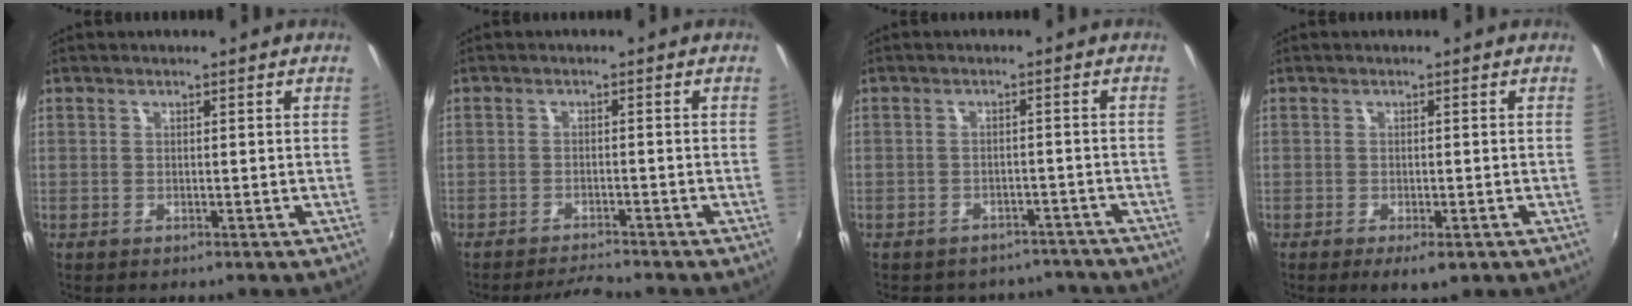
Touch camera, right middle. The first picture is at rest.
{"total": 3.5, "force": [-3.5, -0.1, 0.7], "torque": [-0.027, -0.002, -0.060]}
{"total": 10.6, "force": [-9.0, 5.0, 2.5], "torque": [-0.059, 0.009, -0.107]}
{"total": 3.4, "force": [-1.9, 1.2, 2.5], "torque": [-0.050, -0.015, -0.028]}